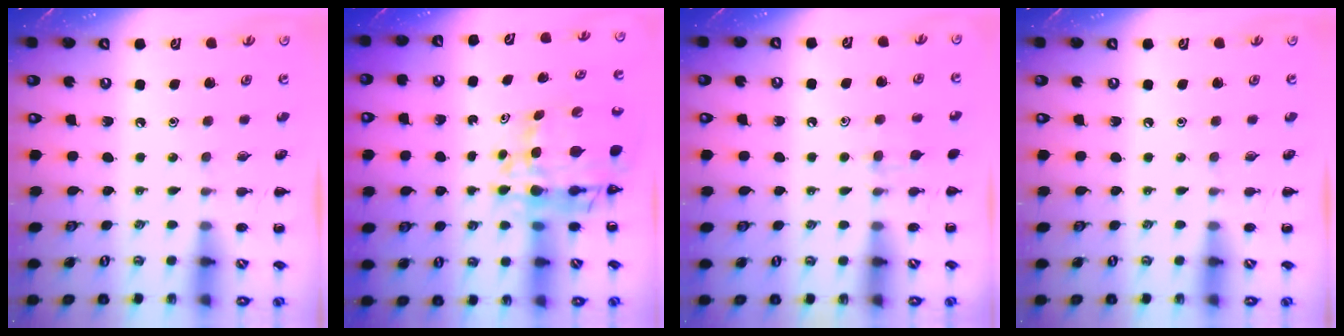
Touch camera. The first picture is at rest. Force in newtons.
{"total": 10.8, "press": 10.2, "slide": 3.6}
{"total": 5.9, "press": 5.6, "slide": 1.7}
{"total": 0.0}